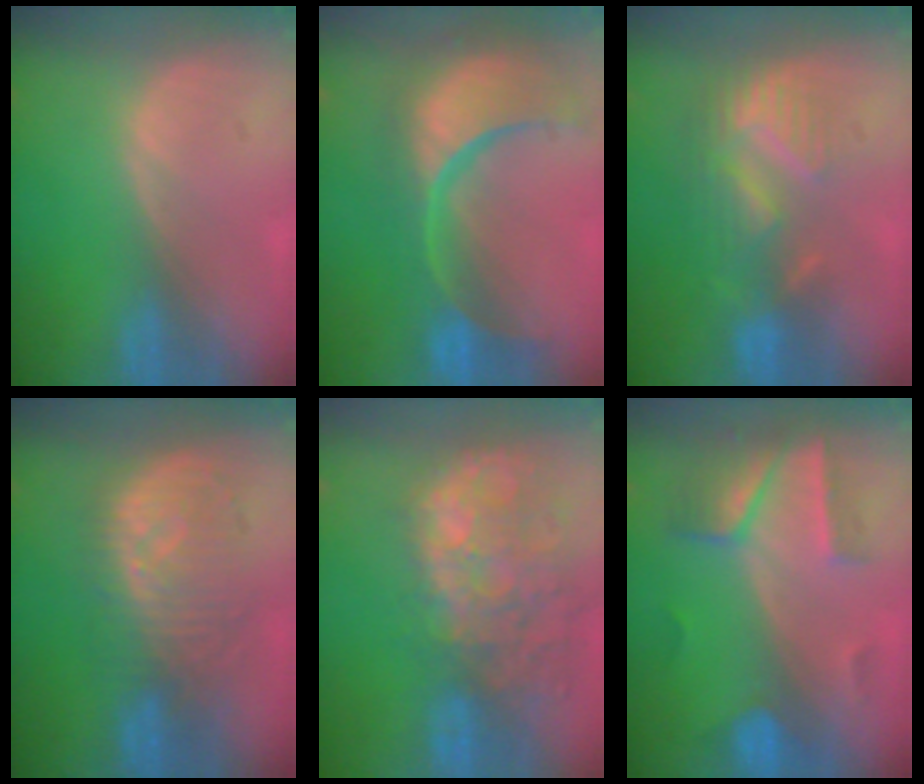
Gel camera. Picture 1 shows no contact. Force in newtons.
{"total": 14.8, "press": 11.7, "slide": 9.0}
{"total": 8.8, "press": 7.8, "slide": 4.1}
{"total": 9.4, "press": 8.9, "slide": 3.2}
{"total": 14.4, "press": 11.7, "slide": 8.4}
{"total": 6.6, "press": 6.4, "slide": 1.6}